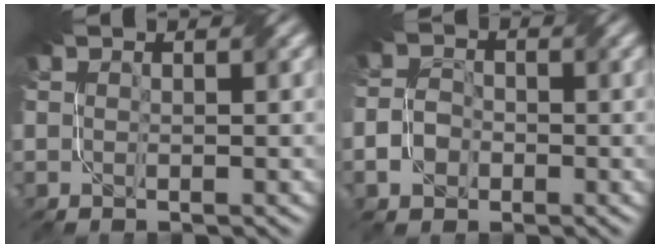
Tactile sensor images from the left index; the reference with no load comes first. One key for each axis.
{"total": 2.5, "fx": -1.7, "fy": 1.5, "fz": 1.0, "tx": -0.011, "ty": -0.001, "tz": -0.039}